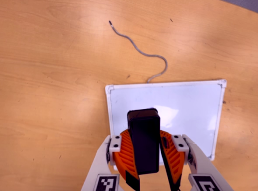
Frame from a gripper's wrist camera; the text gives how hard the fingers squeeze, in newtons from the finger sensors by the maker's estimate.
{"total": 11.4, "left": 10.7, "right": 12.1}